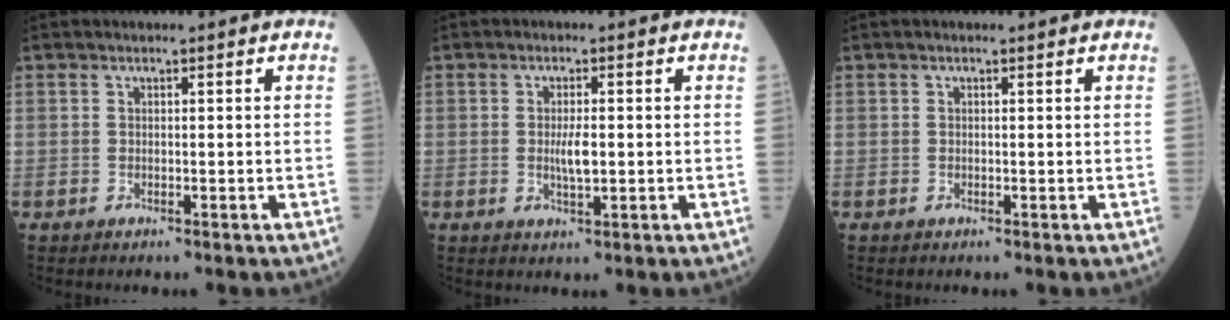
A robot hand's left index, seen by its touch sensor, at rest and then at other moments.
{"total": 2.8, "force": [-0.2, 0.6, 2.7], "torque": [-0.051, -0.006, -0.003]}
{"total": 0.9, "force": [0.8, 0.2, 0.3], "torque": [-0.005, 0.007, 0.011]}